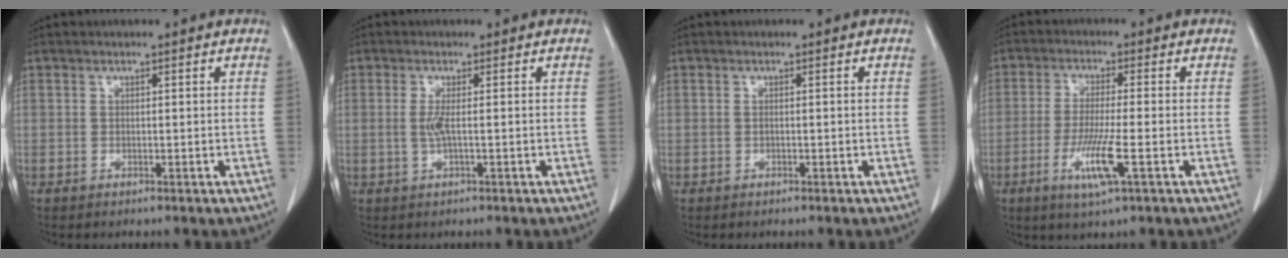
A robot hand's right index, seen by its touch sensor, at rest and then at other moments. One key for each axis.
{"total": 2.1, "fx": 0.0, "fy": -0.1, "fz": 2.1, "tx": -0.051, "ty": -0.003, "tz": 0.000}
{"total": 0.0}
{"total": 7.3, "fx": -2.6, "fy": -0.1, "fz": 6.8, "tx": -0.136, "ty": -0.020, "tz": -0.049}